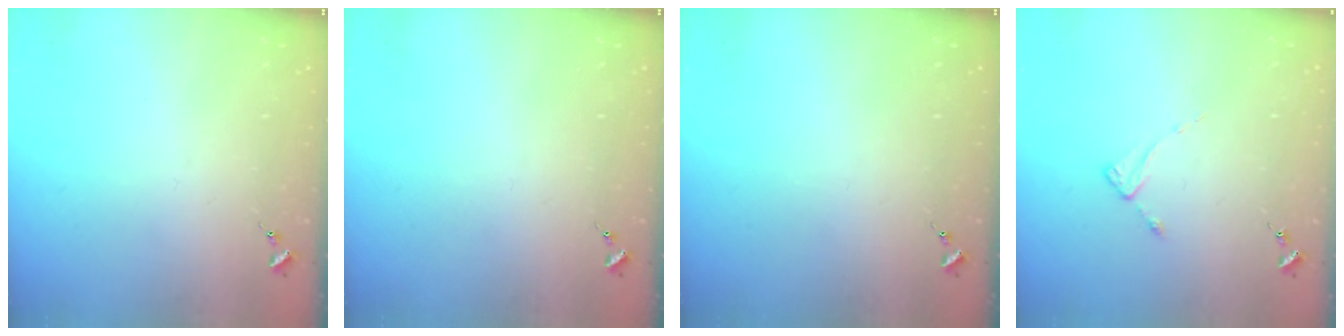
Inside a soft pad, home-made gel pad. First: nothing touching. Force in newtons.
{"total": 0.0}
{"total": 0.0}
{"total": 2.0, "press": 2.0, "slide": 0.3}